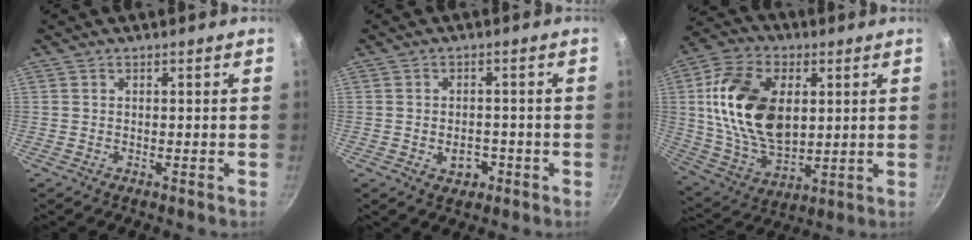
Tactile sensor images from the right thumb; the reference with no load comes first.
{"total": 4.0, "force": [-1.5, 2.8, 2.3], "torque": [-0.021, 0.013, -0.017]}
{"total": 20.8, "force": [3.6, 13.2, 15.8], "torque": [-0.276, -0.008, 0.070]}